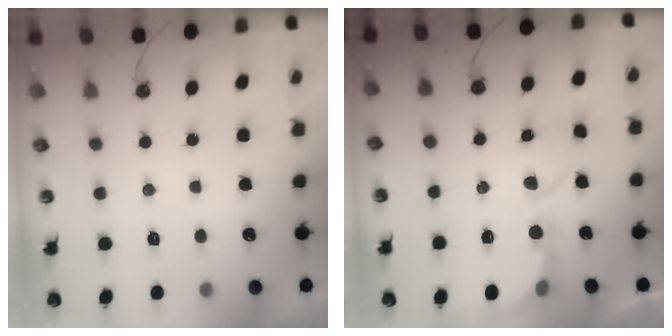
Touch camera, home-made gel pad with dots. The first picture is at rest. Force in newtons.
{"total": 6.3, "press": 6.2, "slide": 0.7}